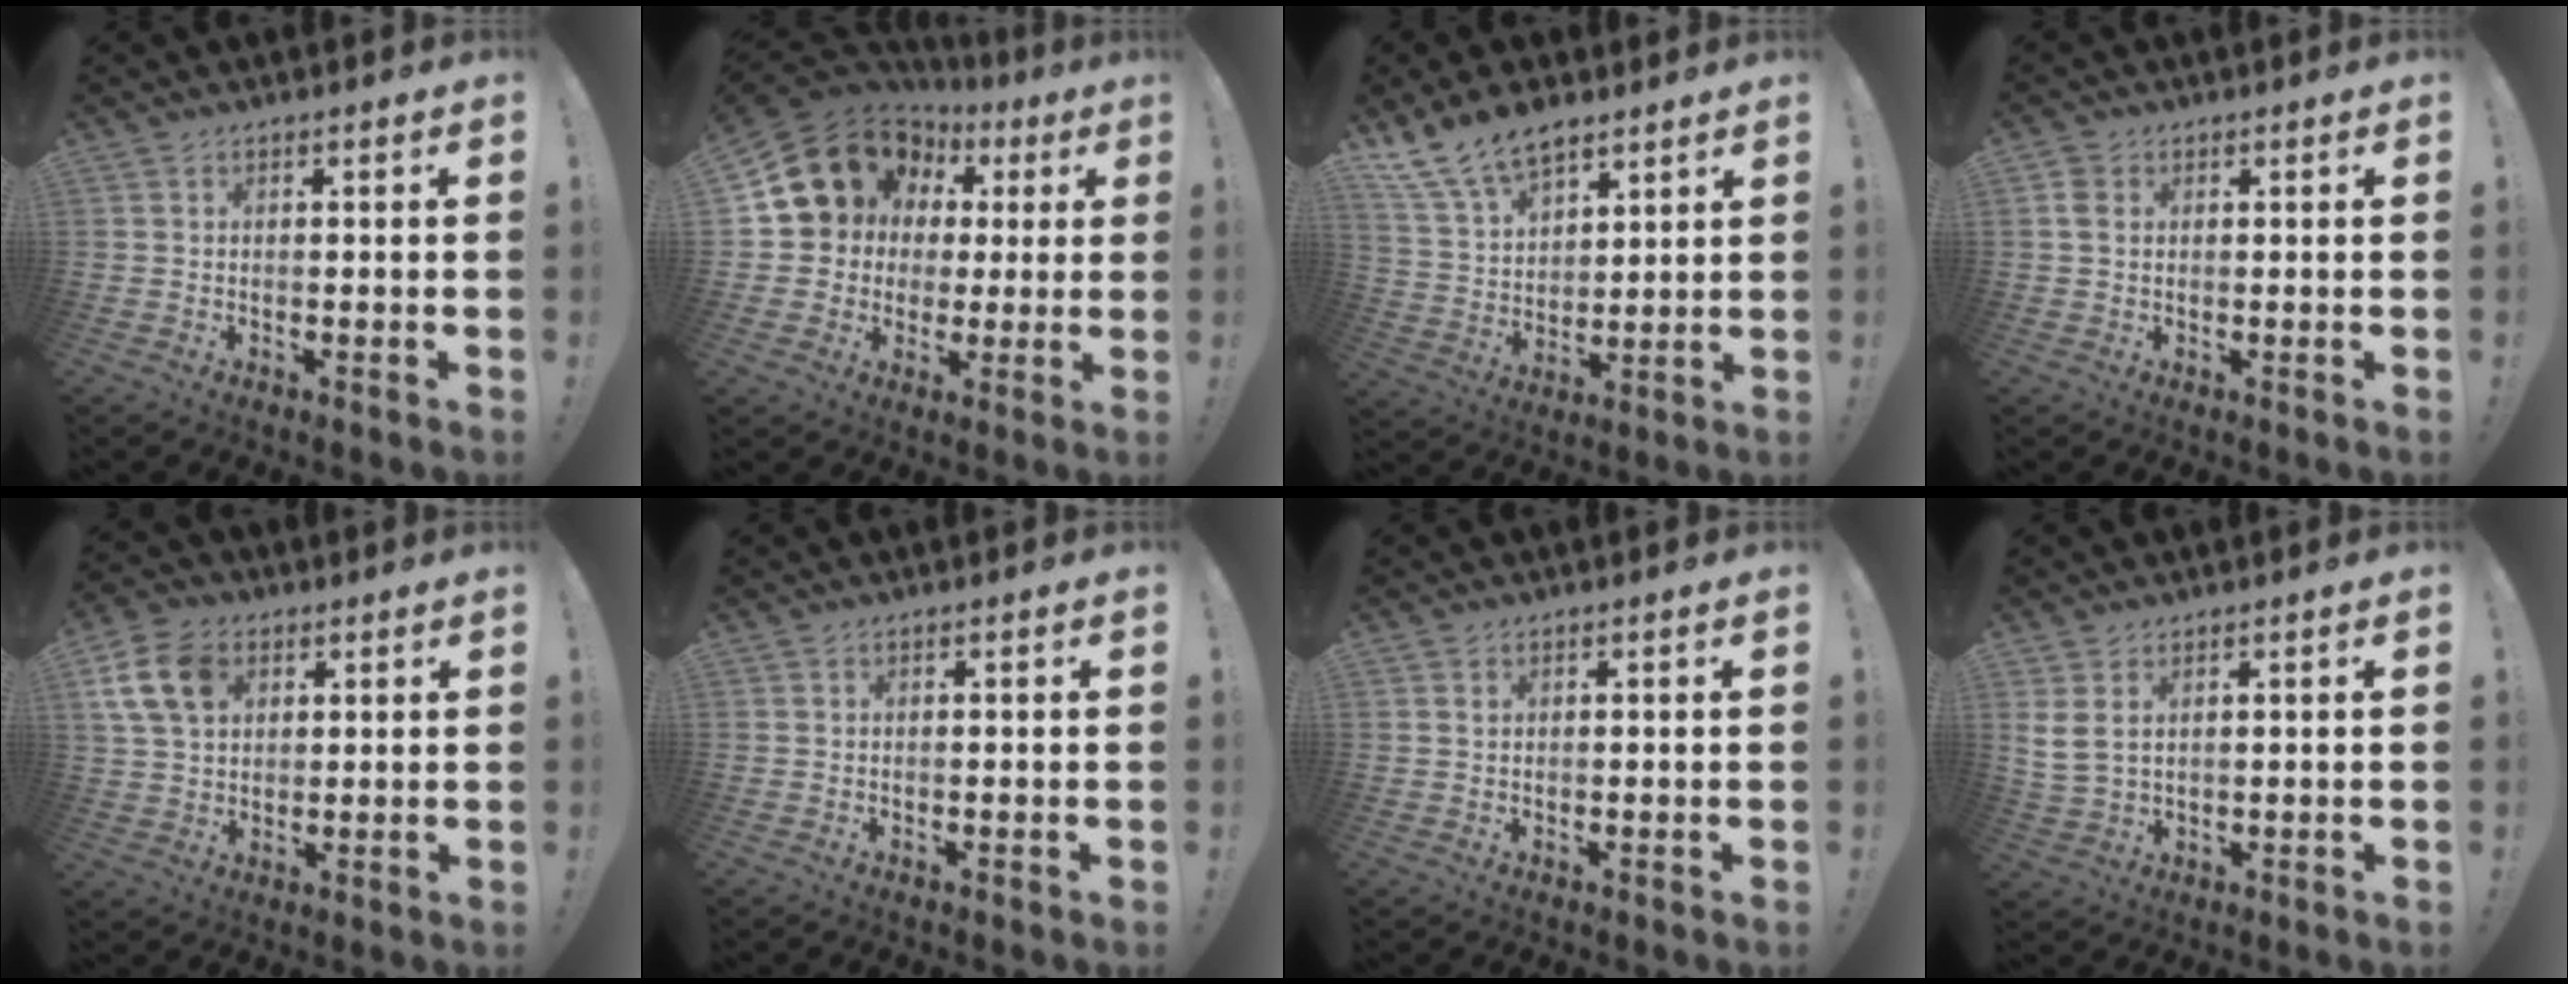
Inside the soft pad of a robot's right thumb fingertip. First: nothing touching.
{"total": 14.0, "force": [6.1, 11.7, 4.7], "torque": [-0.070, -0.036, 0.137]}
{"total": 13.4, "force": [10.1, 6.8, 5.5], "torque": [-0.117, -0.059, 0.195]}
{"total": 3.1, "force": [0.9, 2.4, 1.7], "torque": [-0.026, 0.004, 0.017]}
{"total": 12.3, "force": [5.1, 8.8, 7.0], "torque": [-0.136, -0.010, 0.102]}
{"total": 0.0}
{"total": 0.7, "force": [0.5, 0.4, 0.3], "torque": [0.001, -0.002, 0.008]}
{"total": 5.1, "force": [2.4, 2.8, 3.5], "torque": [-0.061, -0.010, 0.047]}